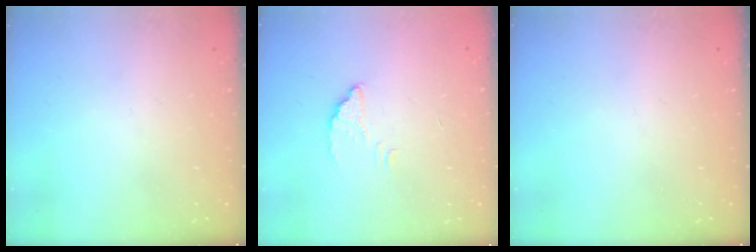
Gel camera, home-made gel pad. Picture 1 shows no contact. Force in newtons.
{"total": 1.8, "press": 1.8, "slide": 0.1}
{"total": 0.0}